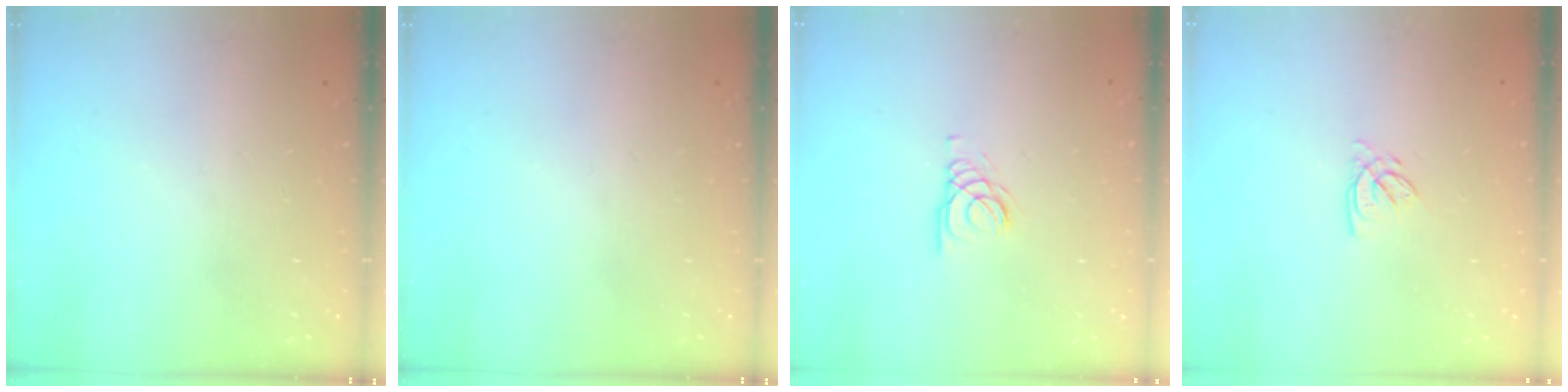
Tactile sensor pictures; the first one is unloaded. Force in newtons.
{"total": 0.0}
{"total": 1.6, "press": 1.6, "slide": 0.2}
{"total": 2.2, "press": 2.2, "slide": 0.3}